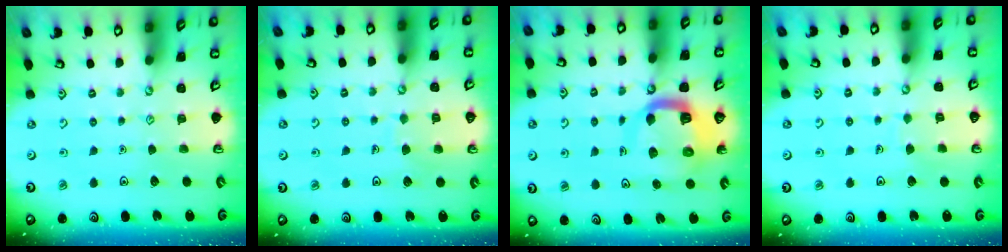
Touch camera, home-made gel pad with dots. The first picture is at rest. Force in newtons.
{"total": 5.0, "press": 5.0, "slide": 0.5}
{"total": 11.0, "press": 10.9, "slide": 1.3}
{"total": 3.9, "press": 3.9, "slide": 0.3}